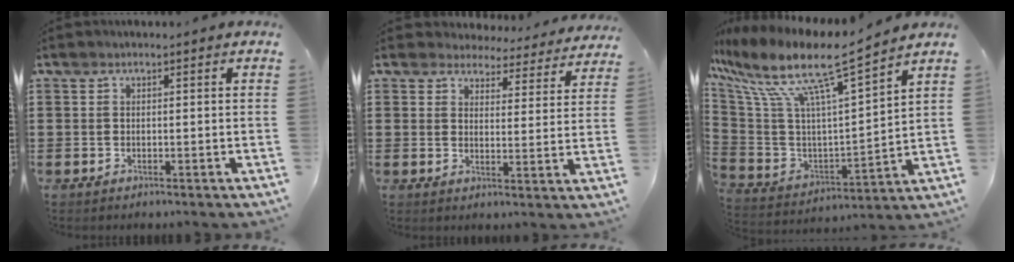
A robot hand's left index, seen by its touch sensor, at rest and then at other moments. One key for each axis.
{"total": 4.4, "fx": 4.3, "fy": 0.7, "fz": 0.3, "tx": -0.022, "ty": -0.030, "tz": 0.072}
{"total": 12.6, "fx": 8.9, "fy": 1.8, "fz": 8.7, "tx": -0.205, "ty": -0.060, "tz": 0.142}